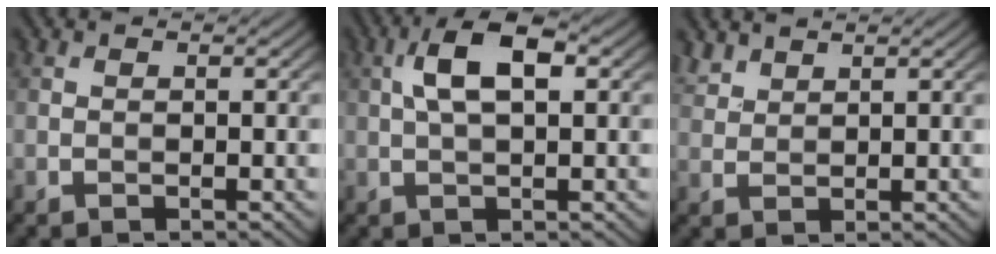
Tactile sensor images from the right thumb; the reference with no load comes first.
{"total": 6.1, "force": [1.5, 2.5, 5.4], "torque": [-0.105, 0.014, 0.023]}
{"total": 2.6, "force": [2.2, 1.2, 0.9], "torque": [-0.023, 0.005, 0.054]}